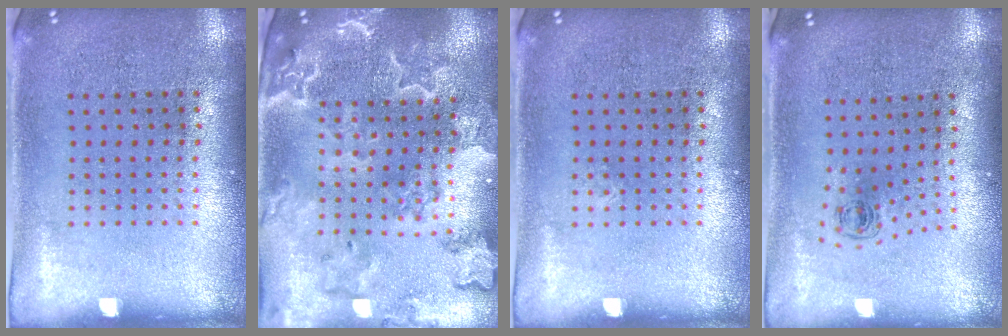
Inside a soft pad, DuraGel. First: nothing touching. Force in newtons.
{"total": 3.3, "press": 3.0, "slide": 1.5}
{"total": 0.0}
{"total": 0.5, "press": 0.3, "slide": 0.4}